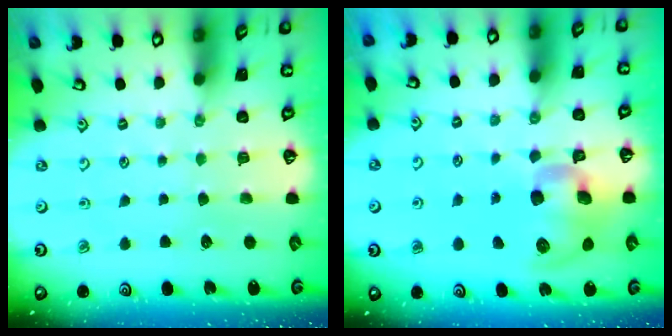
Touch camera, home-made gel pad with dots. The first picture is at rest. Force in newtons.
{"total": 11.6, "press": 11.5, "slide": 1.9}